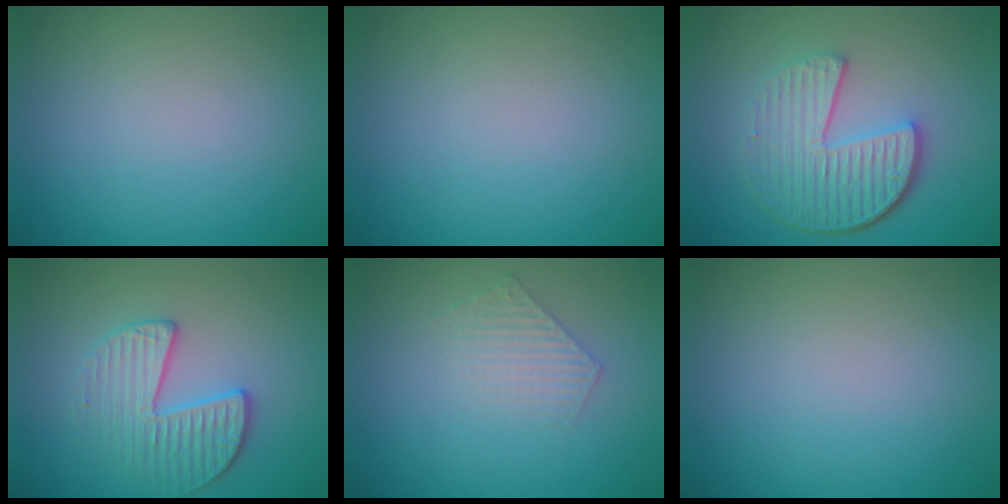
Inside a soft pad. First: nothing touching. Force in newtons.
{"total": 0.0}
{"total": 6.1, "press": 4.4, "slide": 4.2}
{"total": 3.4, "press": 3.3, "slide": 1.0}
{"total": 1.9, "press": 1.9, "slide": 0.3}
{"total": 0.0}